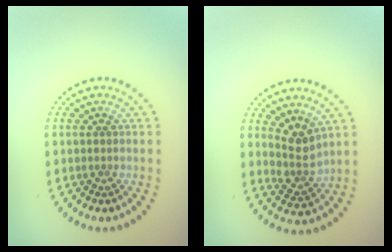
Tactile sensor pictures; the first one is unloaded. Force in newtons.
{"total": 2.9, "press": 2.2, "slide": 1.8}